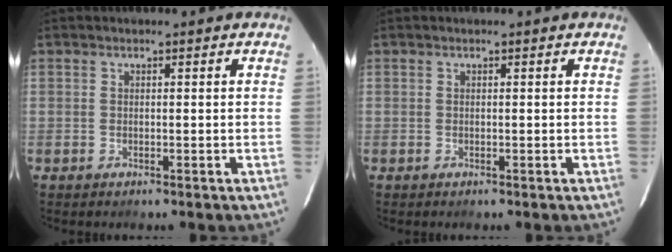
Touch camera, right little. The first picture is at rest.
{"total": 0.0}